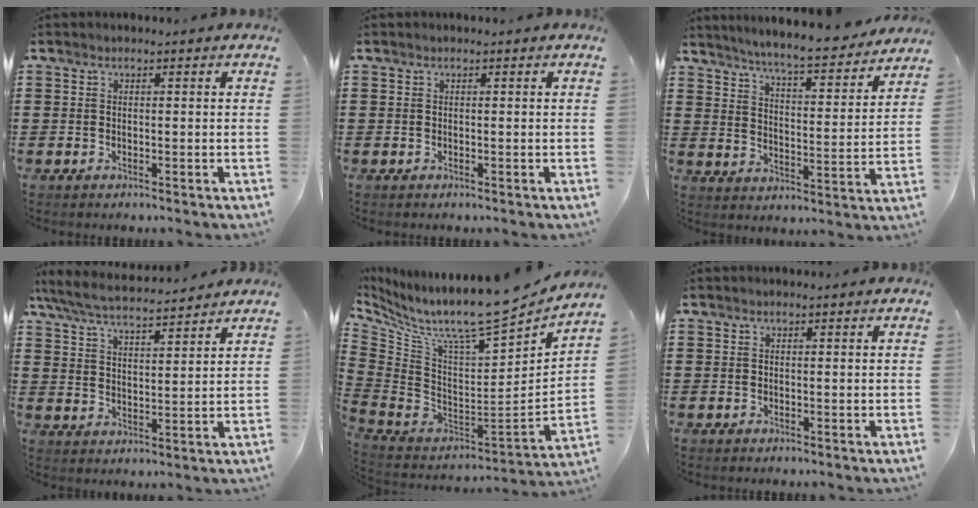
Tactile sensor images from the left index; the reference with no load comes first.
{"total": 0.0}
{"total": 6.6, "force": [6.2, -0.6, 2.2], "torque": [-0.061, -0.048, 0.100]}
{"total": 6.0, "force": [5.5, 0.6, 2.3], "torque": [-0.067, -0.028, 0.095]}
{"total": 9.6, "force": [8.0, 0.5, 5.4], "torque": [-0.118, -0.077, 0.126]}
{"total": 0.0}